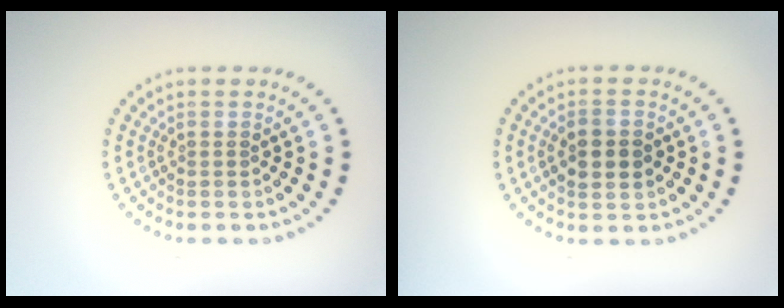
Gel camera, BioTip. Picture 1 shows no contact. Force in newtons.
{"total": 2.8, "press": 2.8, "slide": 0.1}